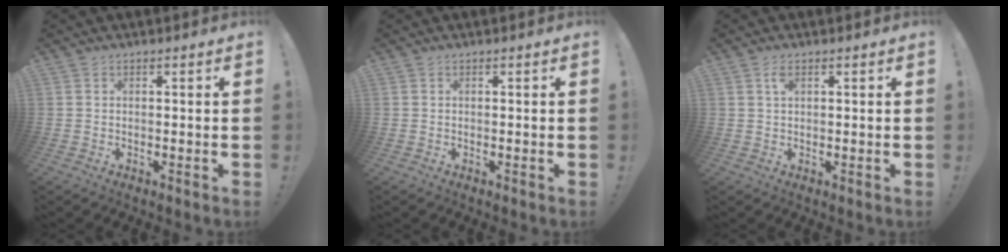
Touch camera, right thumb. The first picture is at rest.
{"total": 0.0}
{"total": 2.3, "force": [0.9, 1.1, 1.8], "torque": [-0.032, 0.000, 0.015]}